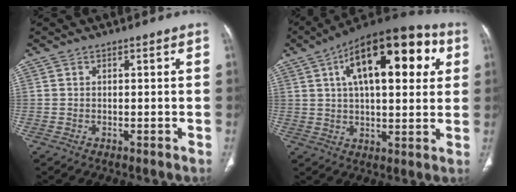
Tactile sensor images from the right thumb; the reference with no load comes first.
{"total": 22.8, "force": [7.5, 10.1, 19.0], "torque": [-0.266, 0.015, 0.108]}